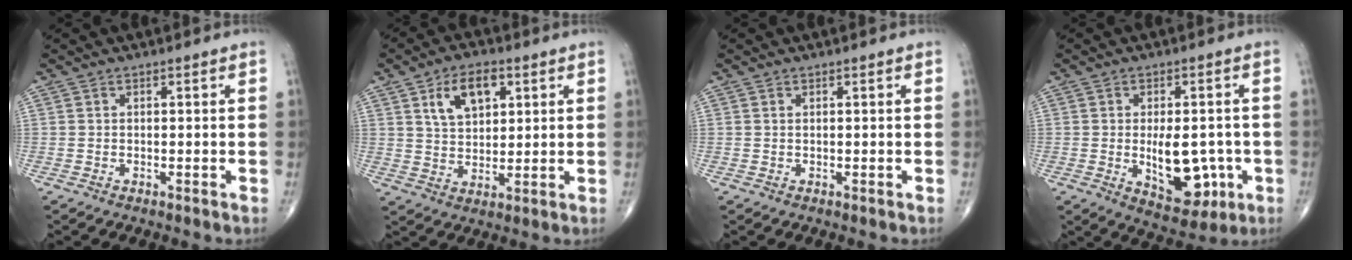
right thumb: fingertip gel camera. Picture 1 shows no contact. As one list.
[{"total": 9.1, "force": [3.8, 5.3, 6.4], "torque": [-0.085, -0.010, 0.067]}, {"total": 0.0}, {"total": 11.4, "force": [-2.1, 6.1, 9.4], "torque": [-0.106, -0.003, -0.014]}]